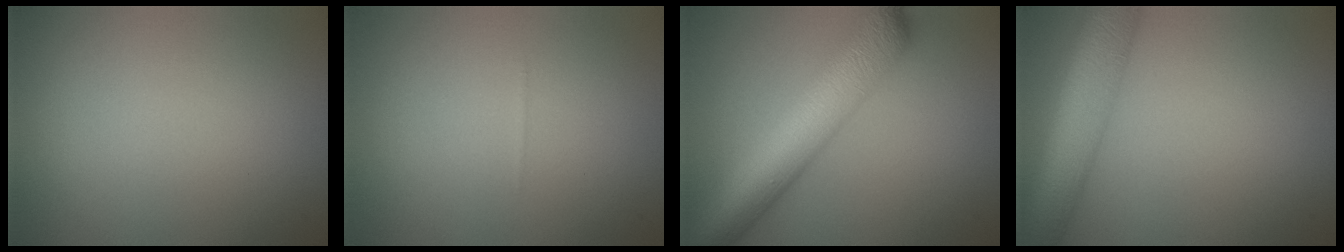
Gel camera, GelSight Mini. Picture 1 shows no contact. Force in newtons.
{"total": 0.0}
{"total": 8.7, "press": 8.7, "slide": 0.4}
{"total": 7.7, "press": 7.7, "slide": 0.4}